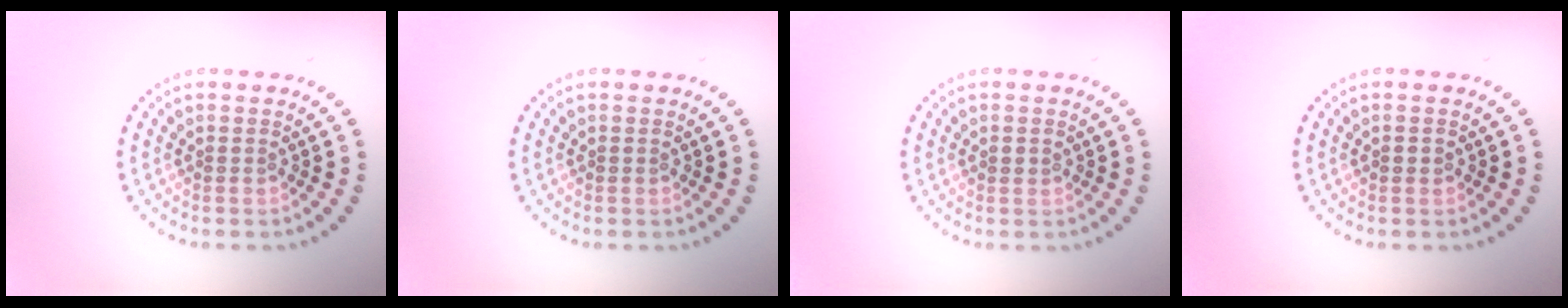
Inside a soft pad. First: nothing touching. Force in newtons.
{"total": 0.0}
{"total": 0.9, "press": 0.9, "slide": 0.1}
{"total": 0.9, "press": 0.9, "slide": 0.1}